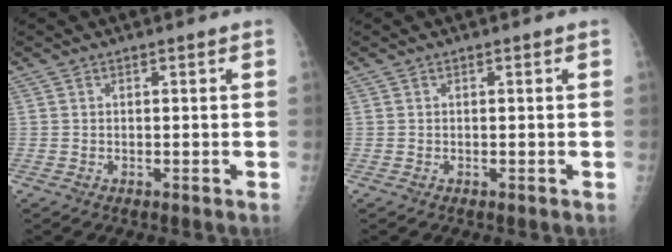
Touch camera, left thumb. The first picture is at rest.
{"total": 0.0}